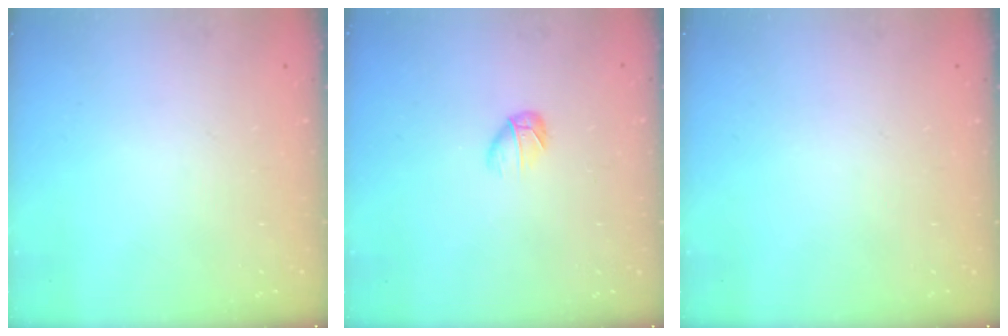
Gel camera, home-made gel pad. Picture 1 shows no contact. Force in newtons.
{"total": 3.1, "press": 2.9, "slide": 0.9}
{"total": 0.0}